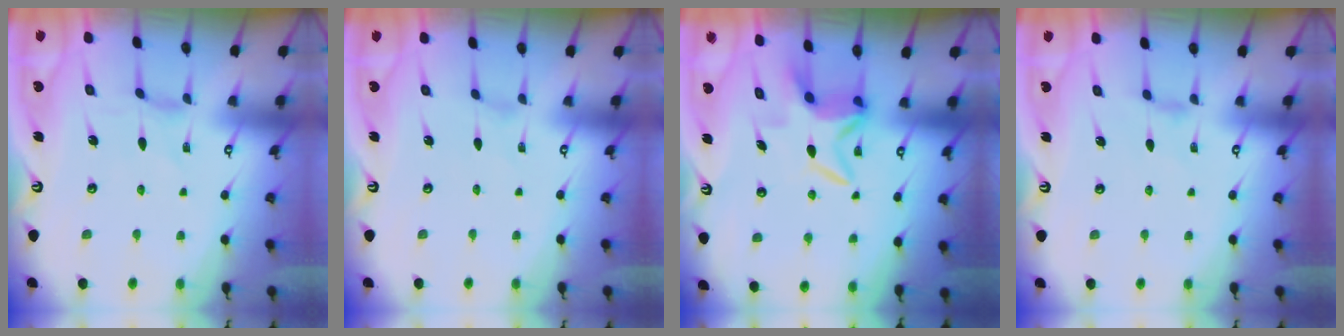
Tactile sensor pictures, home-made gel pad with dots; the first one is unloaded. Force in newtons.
{"total": 0.0}
{"total": 6.8, "press": 6.7, "slide": 0.8}
{"total": 1.9, "press": 1.8, "slide": 0.5}